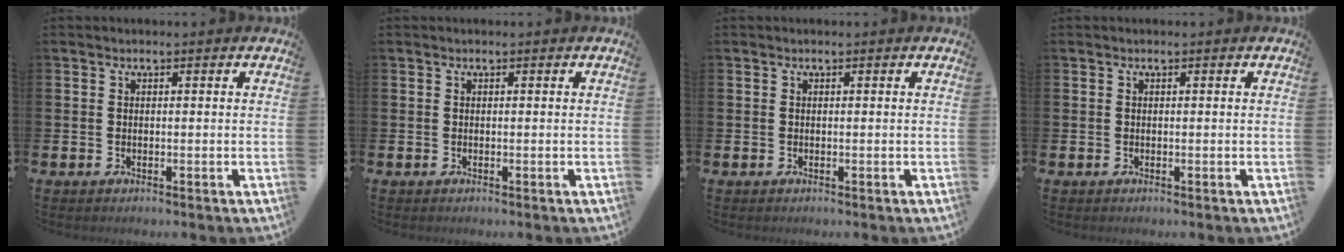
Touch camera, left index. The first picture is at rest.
{"total": 0.0}
{"total": 0.0}
{"total": 0.0}